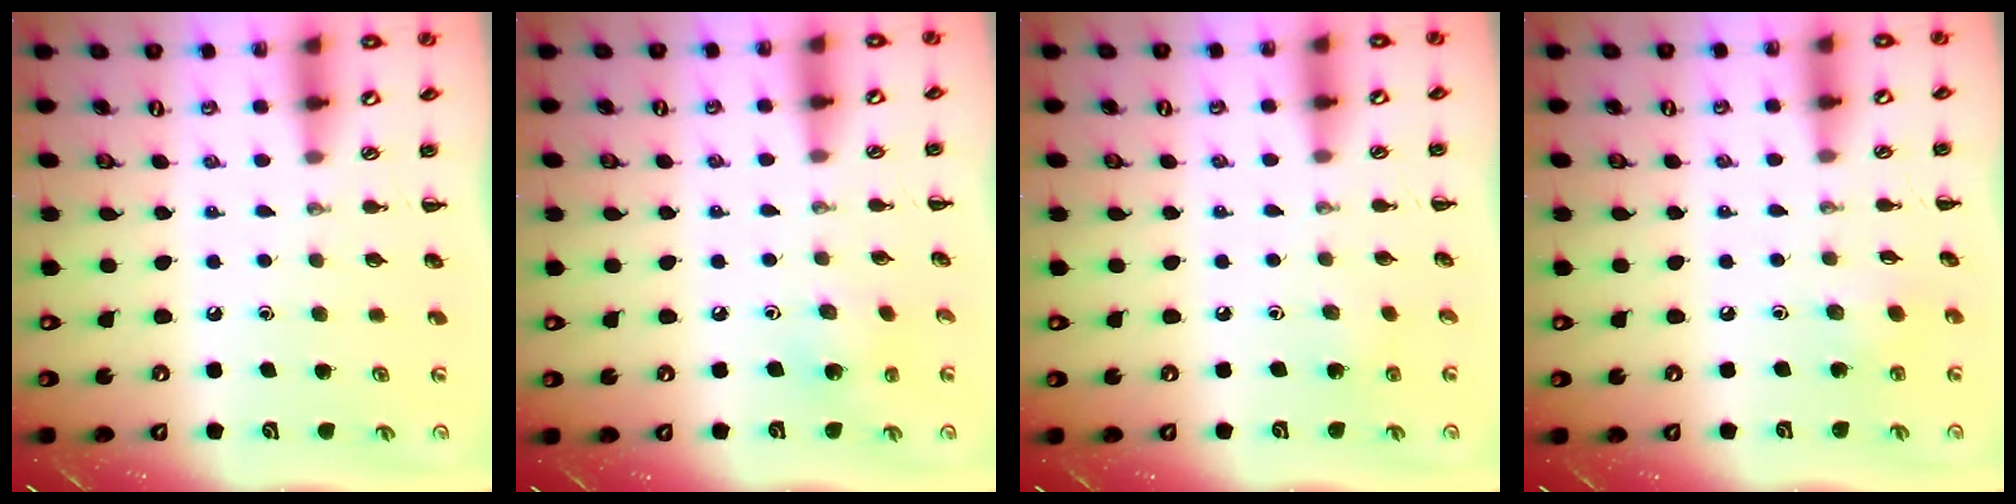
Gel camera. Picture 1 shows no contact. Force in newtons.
{"total": 2.7, "press": 2.7, "slide": 0.6}
{"total": 1.5, "press": 1.4, "slide": 0.5}
{"total": 2.9, "press": 2.8, "slide": 0.6}